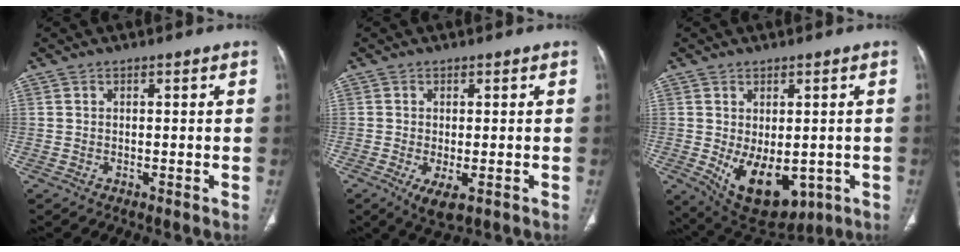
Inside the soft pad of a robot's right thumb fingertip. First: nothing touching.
{"total": 4.6, "force": [-1.8, 1.8, 3.9], "torque": [-0.074, -0.013, -0.023]}
{"total": 12.9, "force": [-3.0, 7.6, 10.0], "torque": [-0.137, -0.010, -0.018]}